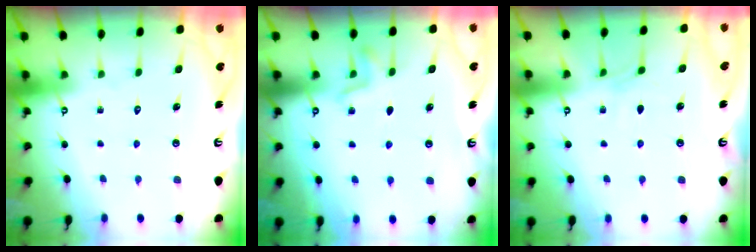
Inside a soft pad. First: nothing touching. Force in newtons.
{"total": 4.1, "press": 3.9, "slide": 1.3}
{"total": 3.9, "press": 3.9, "slide": 0.5}